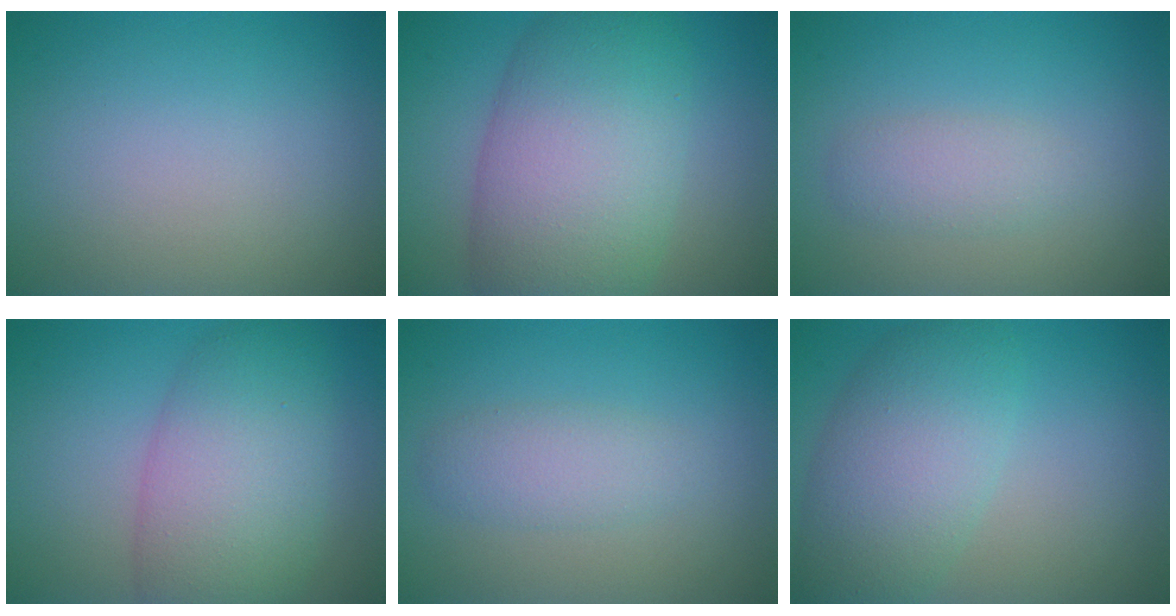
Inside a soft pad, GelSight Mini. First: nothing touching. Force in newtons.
{"total": 11.0, "press": 11.0, "slide": 0.4}
{"total": 2.1, "press": 2.1, "slide": 0.0}
{"total": 7.8, "press": 7.8, "slide": 0.2}
{"total": 2.4, "press": 2.4, "slide": 0.1}
{"total": 6.5, "press": 6.5, "slide": 0.2}